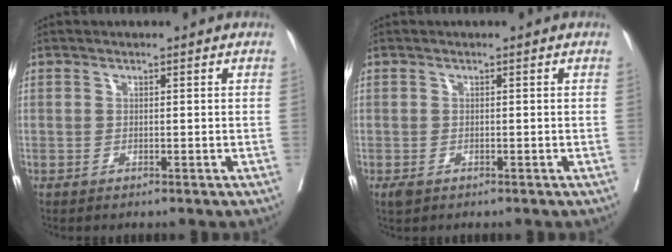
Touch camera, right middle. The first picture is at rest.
{"total": 1.1, "force": [-0.6, 0.7, 0.7], "torque": [-0.014, -0.002, -0.006]}